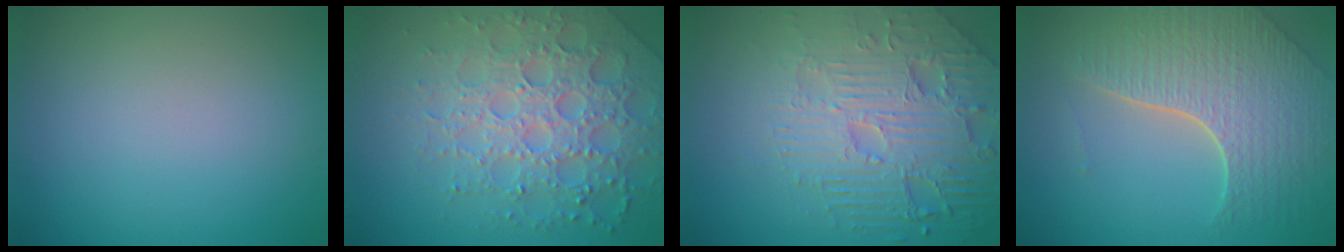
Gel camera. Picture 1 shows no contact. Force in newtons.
{"total": 6.9, "press": 6.7, "slide": 1.6}
{"total": 7.6, "press": 5.7, "slide": 5.1}
{"total": 6.9, "press": 4.9, "slide": 4.9}